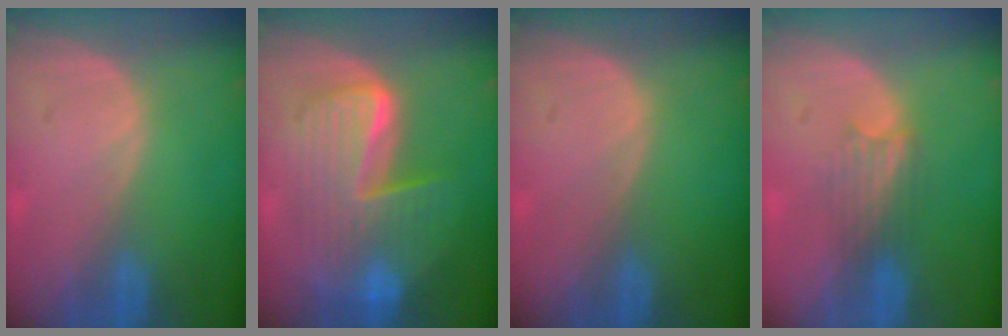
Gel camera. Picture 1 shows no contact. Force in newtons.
{"total": 10.4, "press": 10.4, "slide": 0.9}
{"total": 0.0}
{"total": 3.3, "press": 3.0, "slide": 1.3}